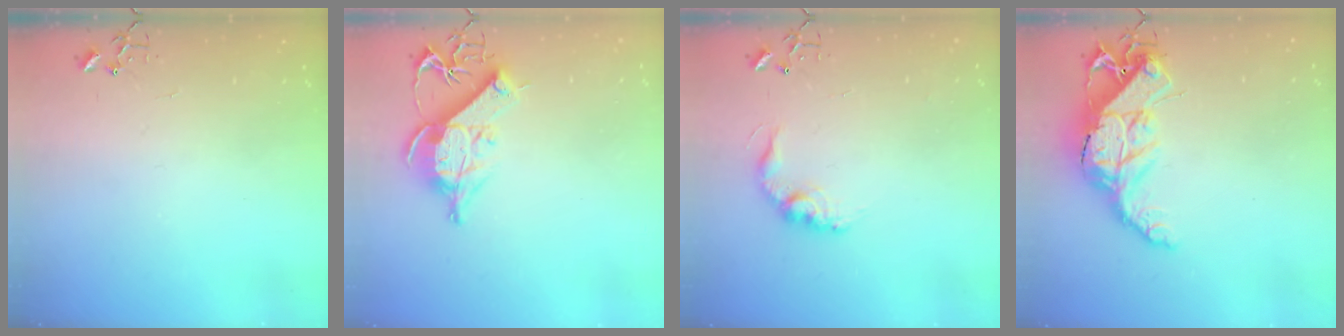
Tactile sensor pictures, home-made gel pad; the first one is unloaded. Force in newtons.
{"total": 12.7, "press": 12.5, "slide": 2.0}
{"total": 11.4, "press": 11.4, "slide": 0.6}
{"total": 19.1, "press": 19.1, "slide": 1.2}